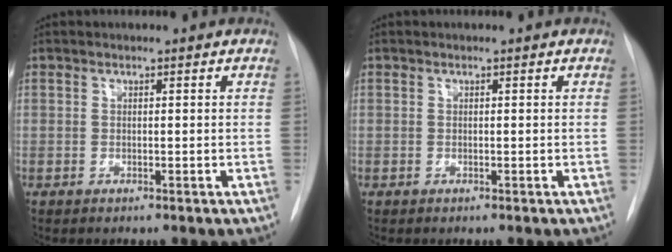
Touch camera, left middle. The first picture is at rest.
{"total": 0.0}